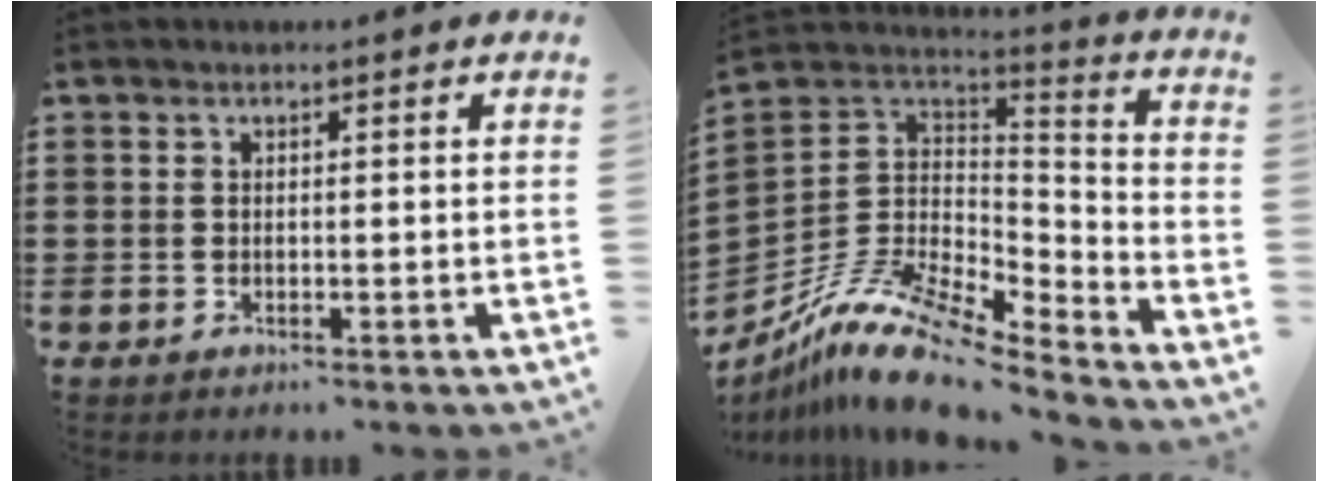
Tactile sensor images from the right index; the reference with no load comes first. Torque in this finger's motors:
{"motor_torque": [-0.13, -0.04, -0.18, -0.21]}